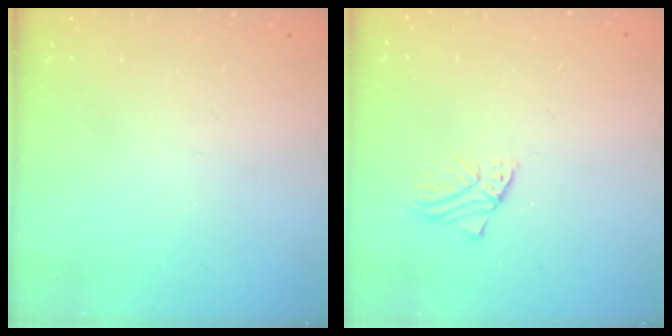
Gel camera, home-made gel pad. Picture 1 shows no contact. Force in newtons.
{"total": 1.6, "press": 1.6, "slide": 0.1}